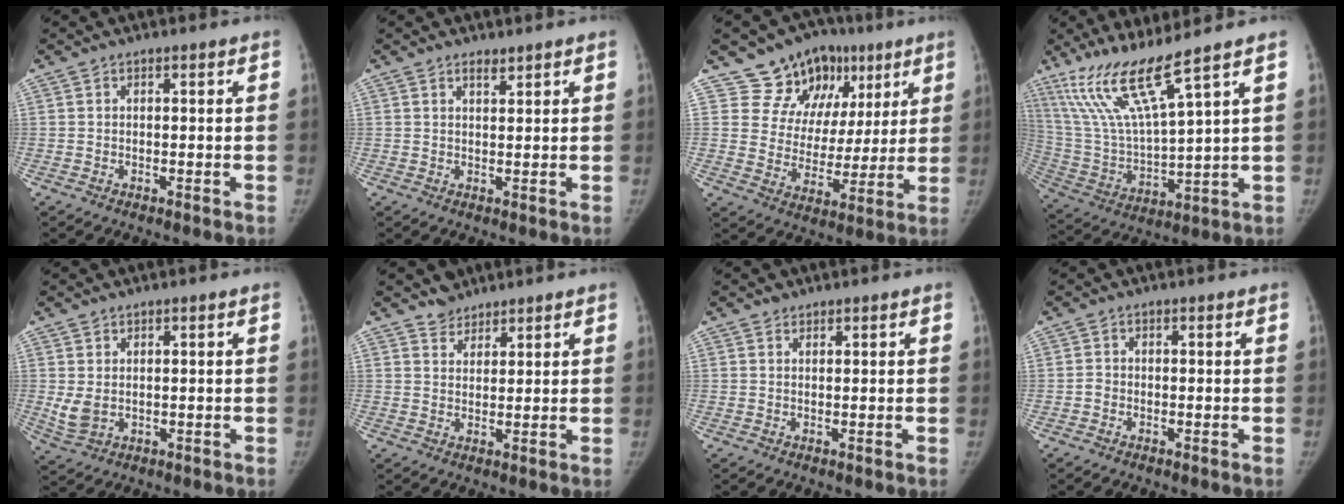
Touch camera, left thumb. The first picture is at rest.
{"total": 1.5, "force": [1.3, 0.5, 0.6], "torque": [-0.005, -0.010, 0.021]}
{"total": 15.3, "force": [8.5, 11.7, 5.0], "torque": [-0.013, -0.019, 0.133]}
{"total": 13.7, "force": [9.8, 0.2, 9.6], "torque": [-0.193, -0.057, 0.206]}
{"total": 3.6, "force": [0.5, 2.6, 2.4], "torque": [-0.049, -0.011, 0.021]}
{"total": 3.3, "force": [2.8, 1.7, -0.2], "torque": [0.024, -0.019, 0.042]}
{"total": 0.9, "force": [0.7, 0.5, 0.0], "torque": [0.007, -0.004, 0.008]}
{"total": 1.0, "force": [-0.5, 0.8, 0.3], "torque": [-0.004, 0.002, -0.013]}